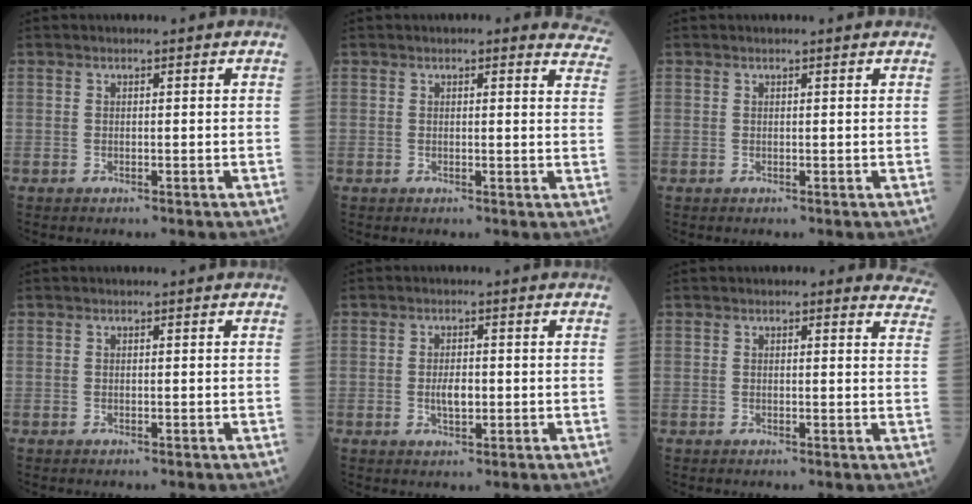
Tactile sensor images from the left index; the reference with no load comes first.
{"total": 7.2, "force": [6.6, 2.1, 1.9], "torque": [0.012, -0.023, 0.033]}
{"total": 0.7, "force": [0.6, 0.0, 0.2], "torque": [-0.012, -0.001, 0.003]}
{"total": 0.0}
{"total": 2.8, "force": [-0.7, 1.2, 2.4], "torque": [-0.049, -0.004, -0.010]}
{"total": 6.6, "force": [6.1, 2.3, 1.2], "torque": [0.024, -0.022, 0.026]}